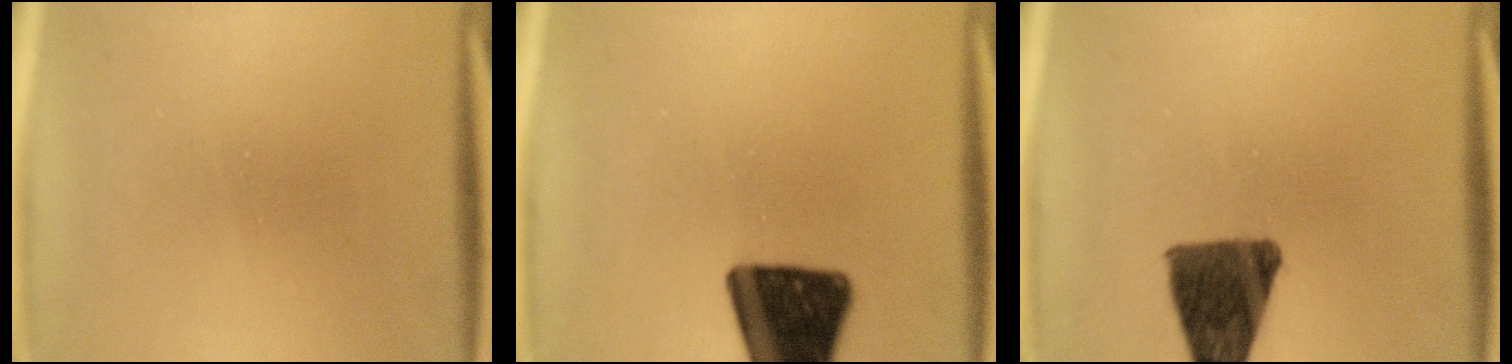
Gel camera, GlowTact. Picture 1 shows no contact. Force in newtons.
{"total": 16.8}
{"total": 11.6}